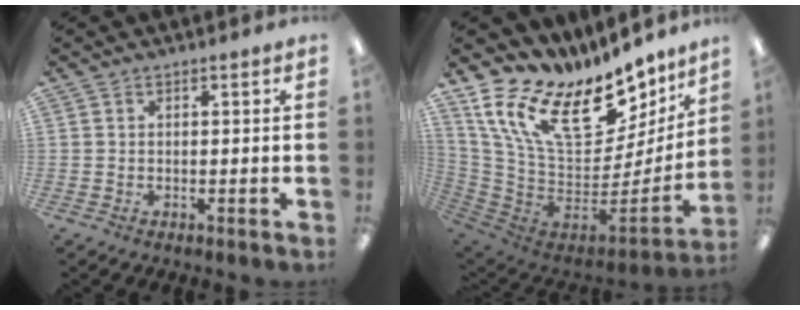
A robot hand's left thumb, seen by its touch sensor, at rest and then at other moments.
{"total": 21.8, "force": [12.7, 11.0, 13.9], "torque": [-0.235, -0.089, 0.240]}